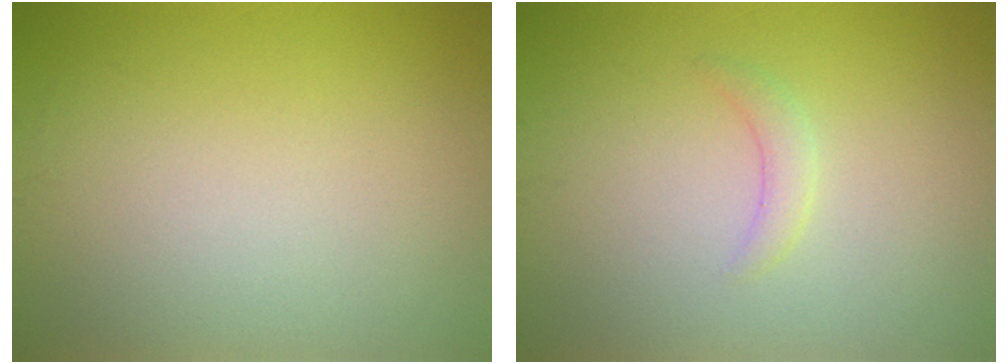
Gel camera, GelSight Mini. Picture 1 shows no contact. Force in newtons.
{"total": 1.2, "press": 1.2, "slide": 0.2}